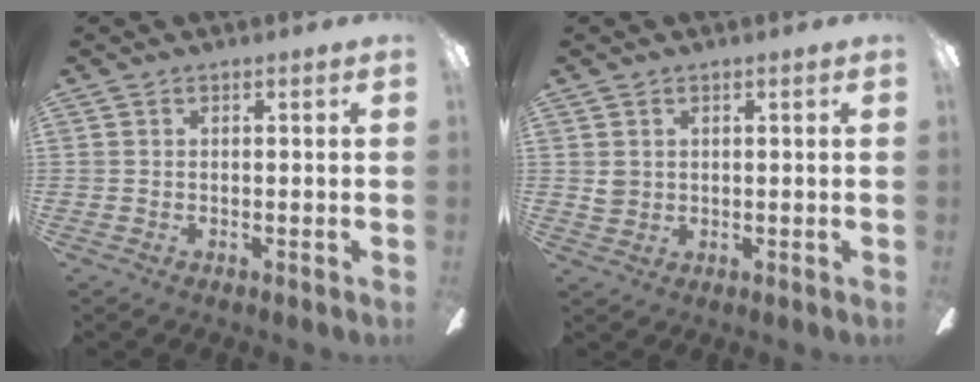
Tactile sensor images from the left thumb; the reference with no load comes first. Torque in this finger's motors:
{"motor_torque": [0.51, 0.50, 0.51, -0.40, 0.00]}